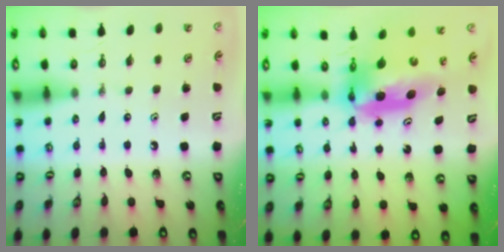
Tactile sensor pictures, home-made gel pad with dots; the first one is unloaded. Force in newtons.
{"total": 8.0, "press": 8.0, "slide": 0.7}